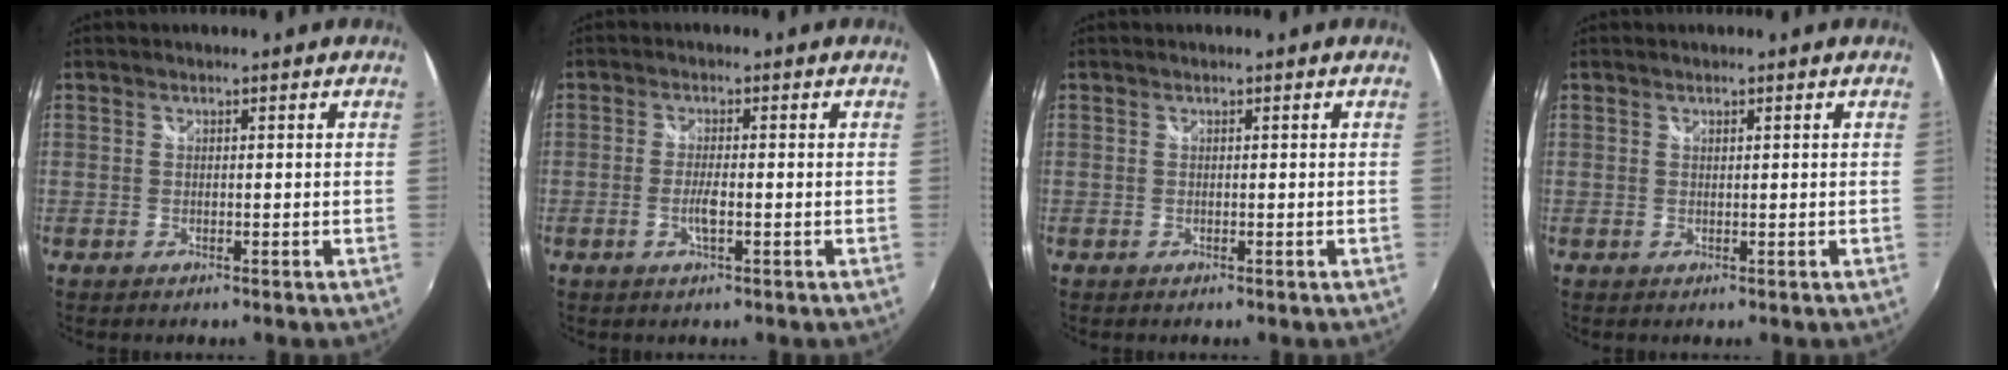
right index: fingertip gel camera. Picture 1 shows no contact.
{"total": 2.9, "force": [-0.9, 0.5, 2.7], "torque": [-0.054, -0.003, -0.018]}
{"total": 0.0}
{"total": 0.0}